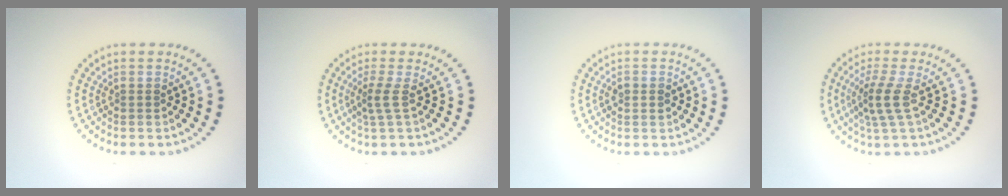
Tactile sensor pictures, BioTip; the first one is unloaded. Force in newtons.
{"total": 1.9, "press": 1.1, "slide": 1.5}
{"total": 0.9, "press": 0.9, "slide": 0.1}
{"total": 2.8, "press": 2.3, "slide": 1.6}